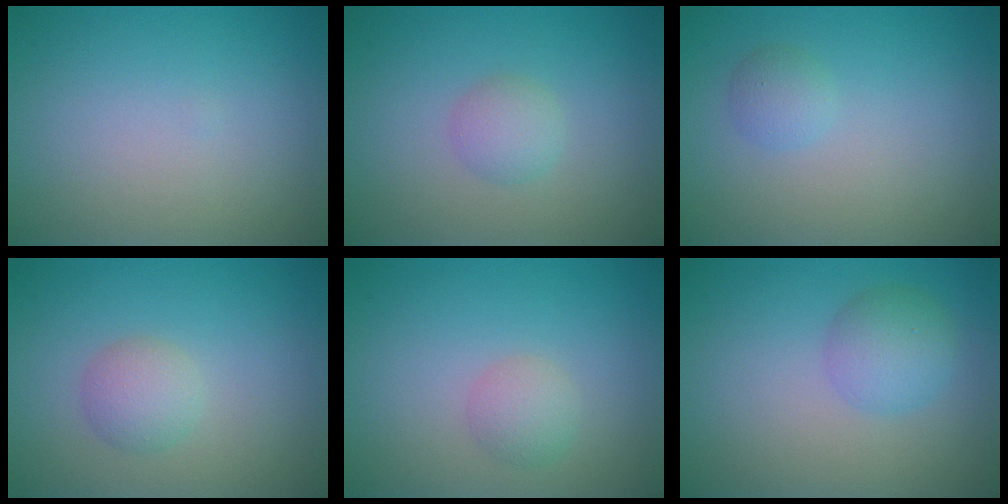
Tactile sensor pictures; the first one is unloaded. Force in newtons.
{"total": 1.8, "press": 1.8, "slide": 0.1}
{"total": 1.4, "press": 1.4, "slide": 0.1}
{"total": 2.2, "press": 2.2, "slide": 0.2}
{"total": 1.8, "press": 1.8, "slide": 0.0}
{"total": 2.9, "press": 2.9, "slide": 0.1}